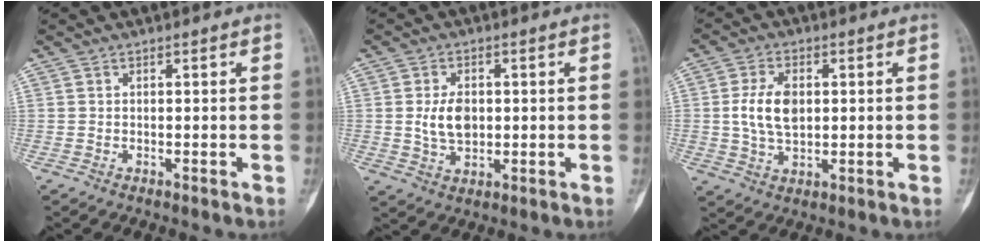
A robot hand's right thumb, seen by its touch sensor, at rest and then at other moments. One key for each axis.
{"total": 6.2, "fx": 0.3, "fy": 4.1, "fz": 4.7, "tx": -0.078, "ty": -0.004, "tz": 0.011}
{"total": 8.1, "fx": 0.8, "fy": 4.9, "fz": 6.4, "tx": -0.118, "ty": 0.000, "tz": 0.016}